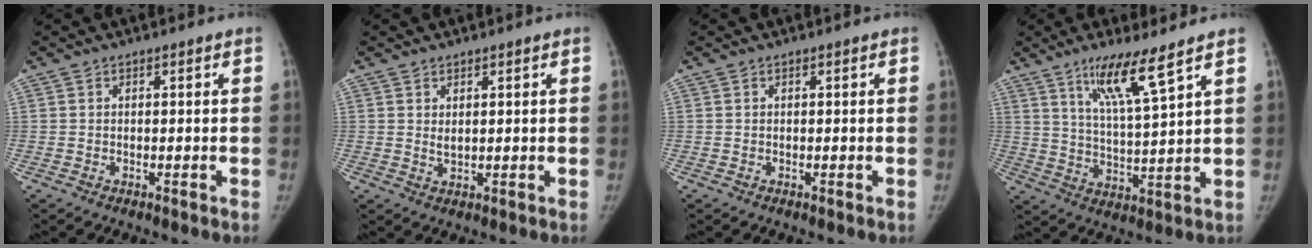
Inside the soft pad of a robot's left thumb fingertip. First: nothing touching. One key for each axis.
{"total": 1.3, "fx": 0.6, "fy": 0.8, "fz": 1.0, "tx": -0.011, "ty": -0.012, "tz": 0.012}
{"total": 0.0}
{"total": 10.3, "fx": 6.6, "fy": 0.5, "fz": 7.9, "tx": -0.144, "ty": -0.043, "tz": 0.127}